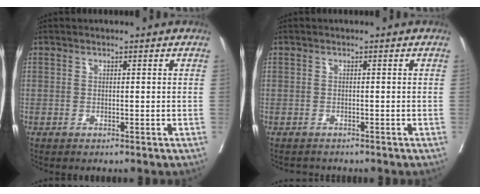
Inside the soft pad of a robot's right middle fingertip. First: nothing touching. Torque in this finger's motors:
{"motor_torque": [-0.48, -0.01, -0.07, -0.05]}